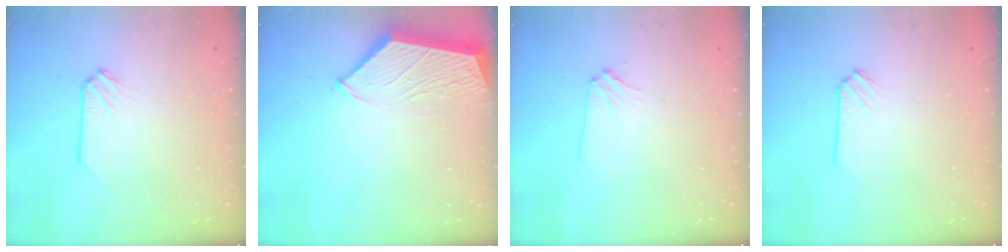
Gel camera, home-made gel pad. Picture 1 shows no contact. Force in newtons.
{"total": 3.1, "press": 3.1, "slide": 0.4}
{"total": 3.0, "press": 3.0, "slide": 0.4}
{"total": 0.0}